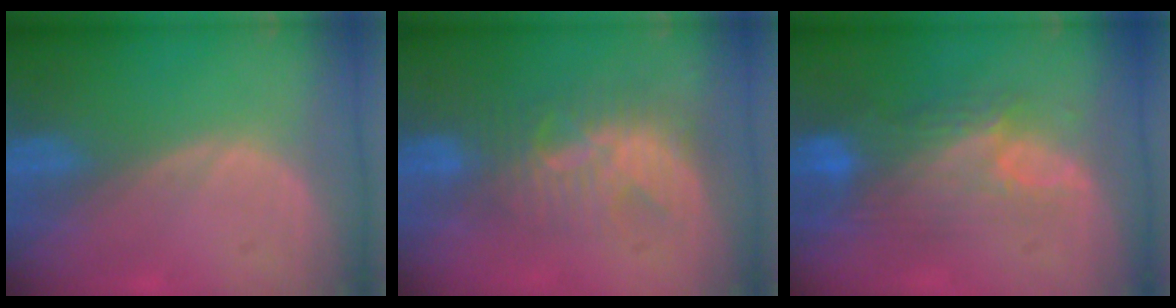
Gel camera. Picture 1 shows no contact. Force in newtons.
{"total": 8.6, "press": 7.5, "slide": 4.0}
{"total": 9.7, "press": 8.2, "slide": 5.2}